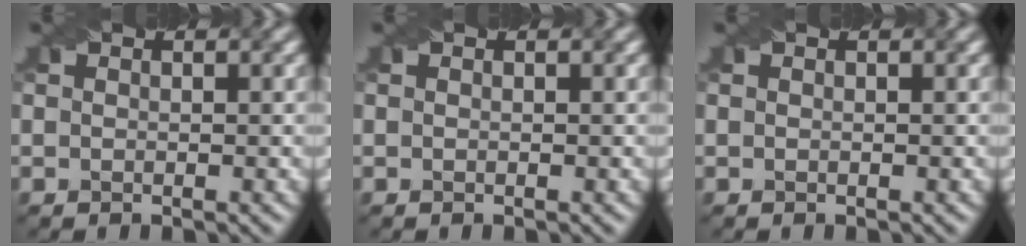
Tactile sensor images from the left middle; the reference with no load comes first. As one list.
[{"total": 0.0}, {"total": 0.0}]